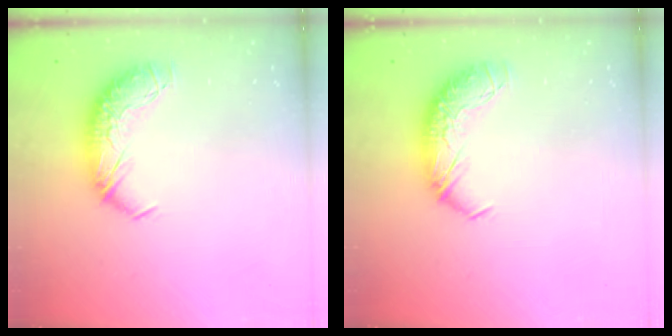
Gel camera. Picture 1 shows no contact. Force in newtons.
{"total": 0.0}